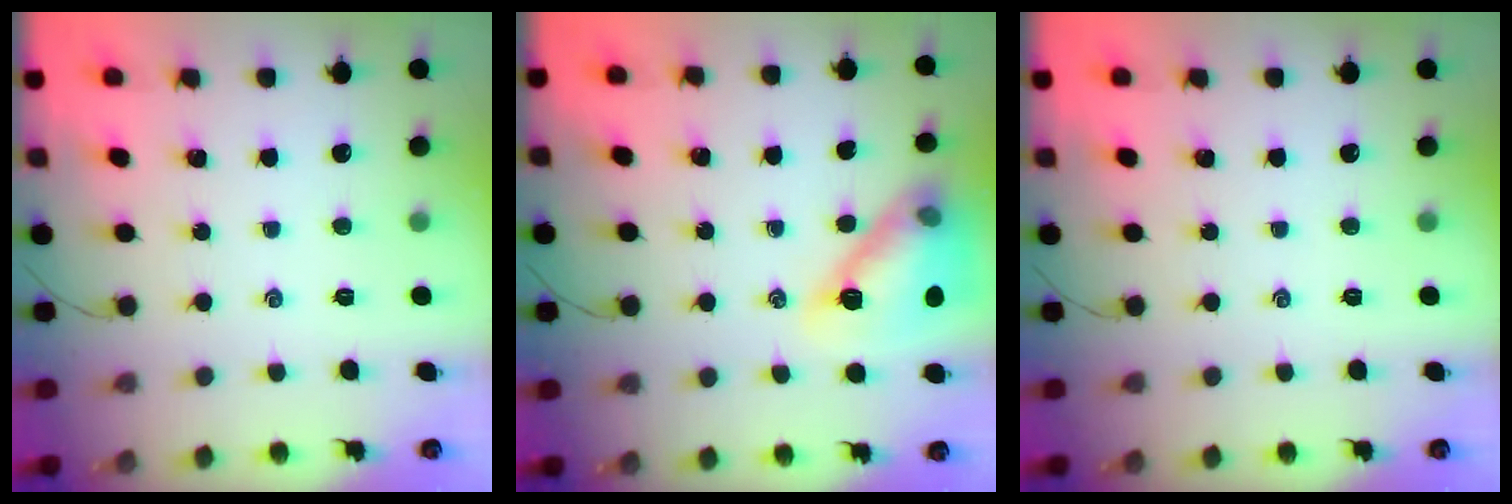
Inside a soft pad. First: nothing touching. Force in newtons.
{"total": 14.6, "press": 14.6, "slide": 0.8}
{"total": 0.0}